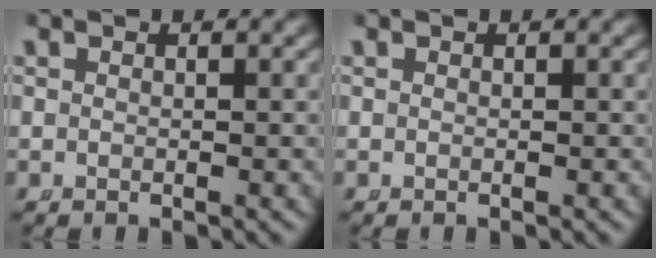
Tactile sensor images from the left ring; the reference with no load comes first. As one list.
[{"total": 0.0}]